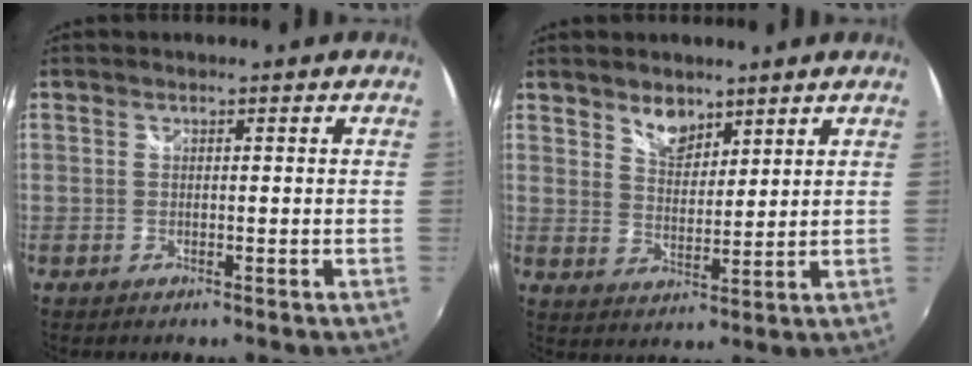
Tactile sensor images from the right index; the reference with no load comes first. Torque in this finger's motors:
{"motor_torque": [0.03, 0.13, 0.06, 0.05]}